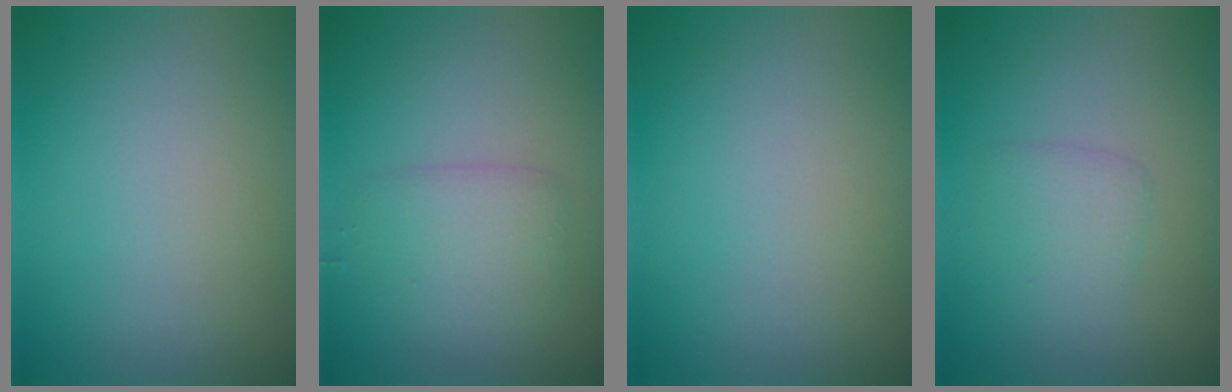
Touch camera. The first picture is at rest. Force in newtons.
{"total": 2.9, "press": 2.9, "slide": 0.1}
{"total": 0.0}
{"total": 1.9, "press": 1.9, "slide": 0.0}